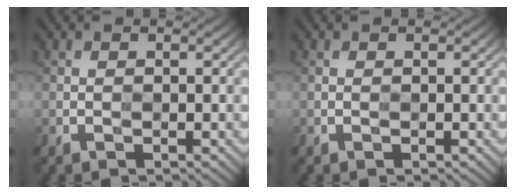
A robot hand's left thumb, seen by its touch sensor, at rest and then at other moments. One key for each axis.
{"total": 0.0}